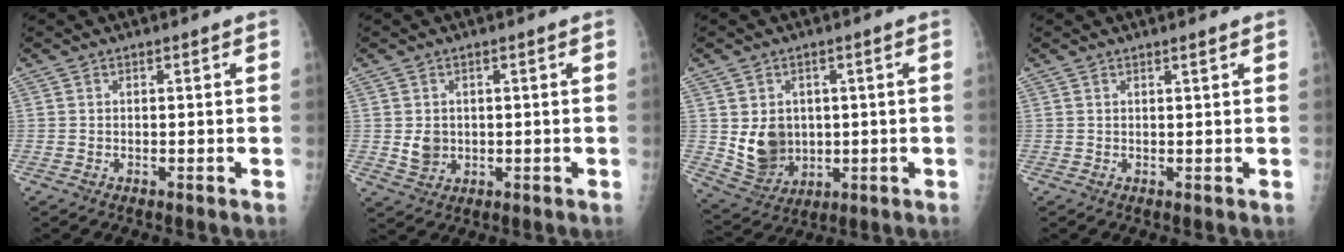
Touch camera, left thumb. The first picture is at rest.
{"total": 3.9, "force": [0.1, 3.3, 2.0], "torque": [-0.021, -0.003, 0.011]}
{"total": 9.6, "force": [0.4, 7.8, 5.5], "torque": [-0.067, -0.014, 0.030]}
{"total": 0.9, "force": [0.6, -0.1, 0.6], "torque": [-0.011, -0.003, 0.011]}